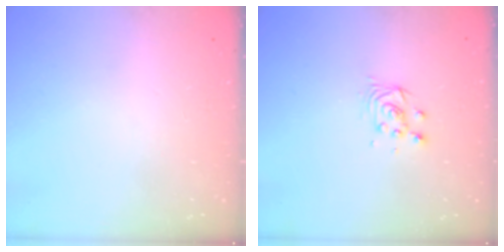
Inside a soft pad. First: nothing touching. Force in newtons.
{"total": 3.9, "press": 3.9, "slide": 0.3}